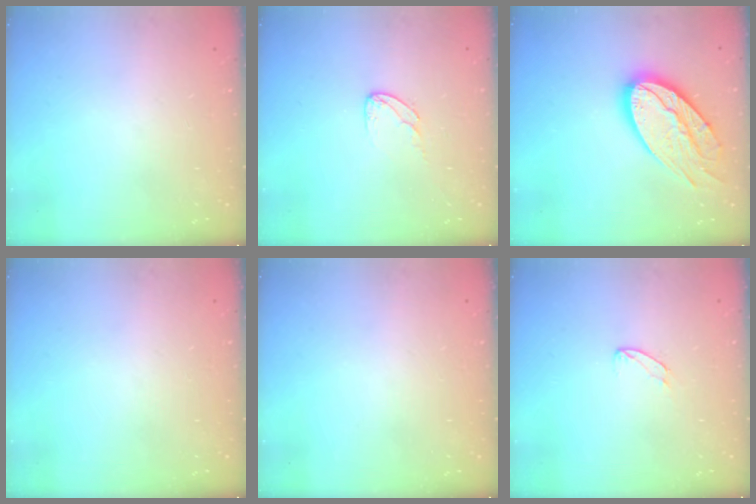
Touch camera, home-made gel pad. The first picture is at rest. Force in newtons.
{"total": 4.3, "press": 4.3, "slide": 0.2}
{"total": 19.7, "press": 19.6, "slide": 2.0}
{"total": 0.0}
{"total": 0.0}
{"total": 5.7, "press": 5.7, "slide": 0.5}